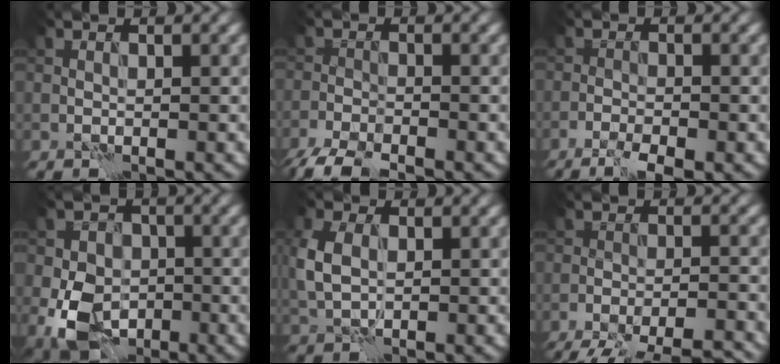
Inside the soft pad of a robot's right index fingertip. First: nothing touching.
{"total": 4.4, "force": [-3.7, 1.2, 2.1], "torque": [-0.037, -0.010, -0.080]}
{"total": 3.9, "force": [-2.7, 1.0, 2.7], "torque": [-0.054, -0.004, -0.048]}
{"total": 7.9, "force": [-2.1, 6.0, 4.7], "torque": [-0.085, -0.011, -0.048]}
{"total": 4.1, "force": [0.5, 2.9, 2.9], "torque": [-0.081, 0.006, 0.008]}
{"total": 11.7, "force": [-10.4, 2.7, 4.7], "torque": [-0.057, -0.007, -0.136]}